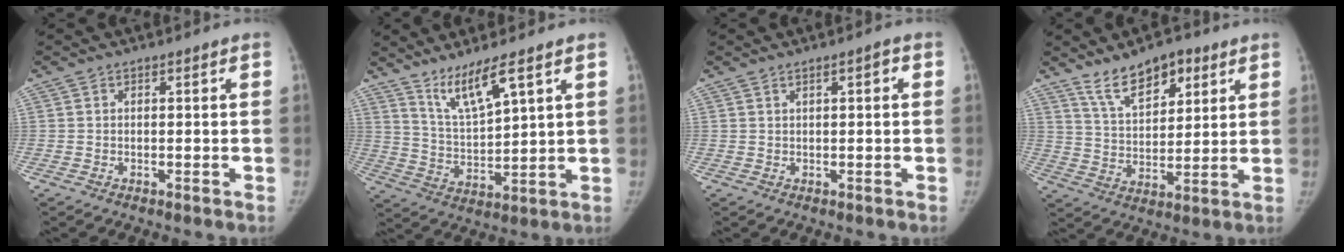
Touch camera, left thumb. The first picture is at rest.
{"total": 8.3, "force": [5.8, 0.9, 5.9], "torque": [-0.114, -0.050, 0.127]}
{"total": 1.5, "force": [0.5, 0.4, 1.4], "torque": [-0.021, 0.002, 0.007]}
{"total": 10.8, "force": [7.0, 5.3, 6.3], "torque": [-0.080, -0.039, 0.127]}